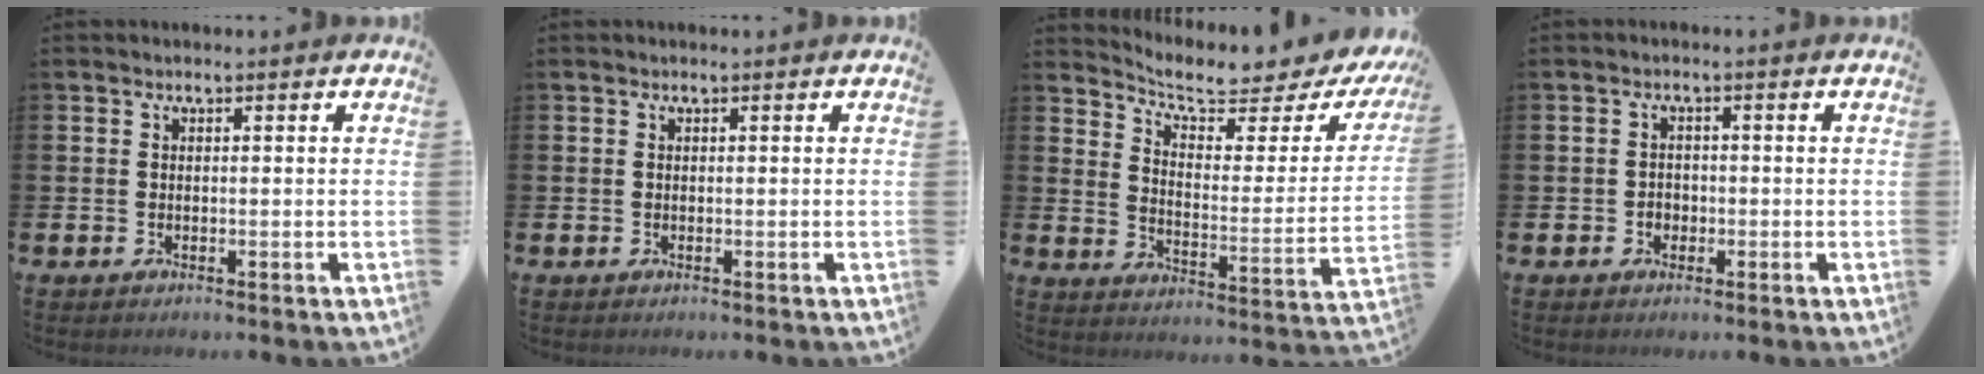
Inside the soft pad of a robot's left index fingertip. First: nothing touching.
{"total": 0.0}
{"total": 7.2, "force": [6.6, 1.3, 2.6], "torque": [-0.071, -0.053, 0.106]}
{"total": 1.5, "force": [-0.4, 1.4, 0.4], "torque": [0.000, 0.002, -0.013]}